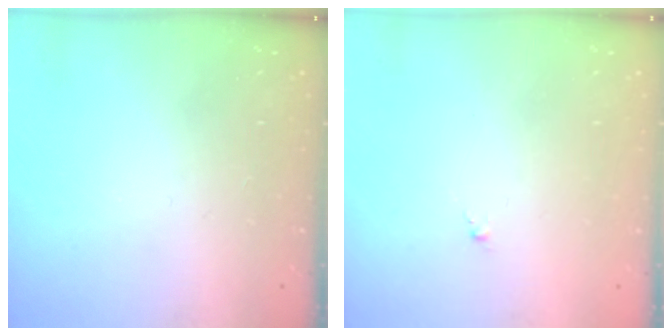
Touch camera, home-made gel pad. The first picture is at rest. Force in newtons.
{"total": 0.0}